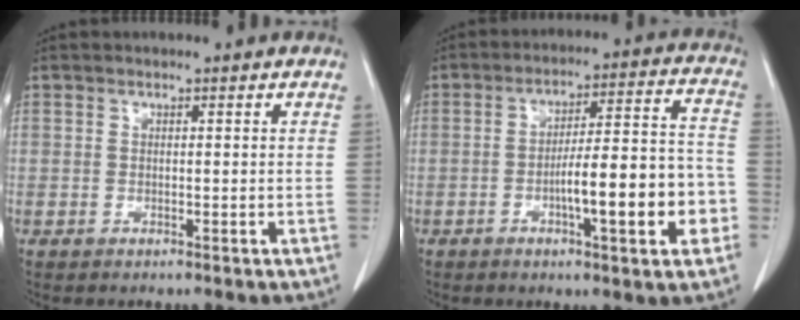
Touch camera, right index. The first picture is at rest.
{"total": 13.6, "force": [-4.0, 2.1, 12.8], "torque": [-0.189, 0.021, -0.058]}